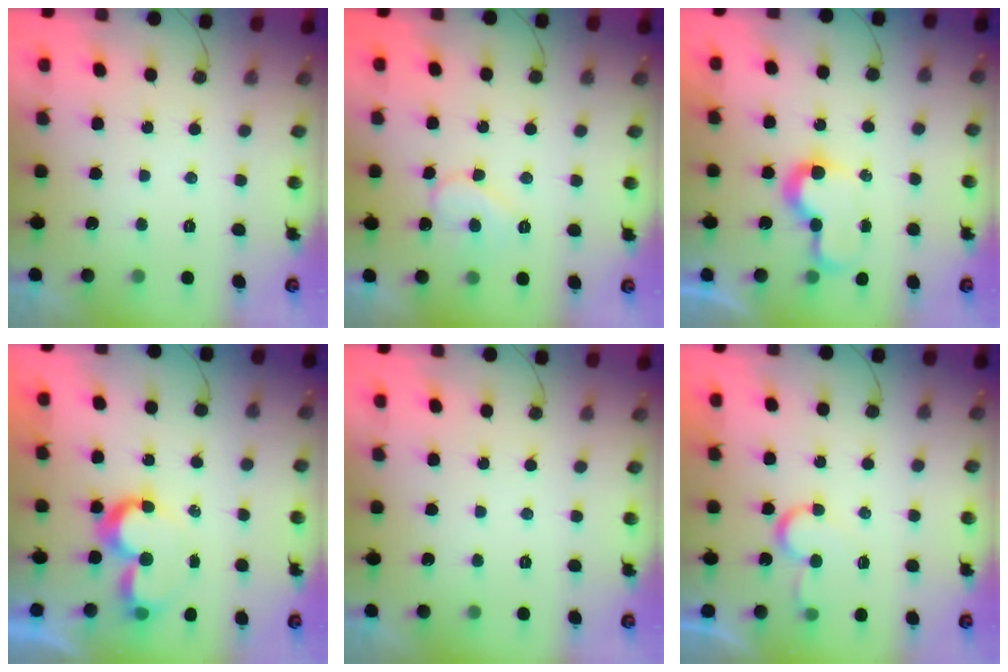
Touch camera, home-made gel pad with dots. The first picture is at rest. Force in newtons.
{"total": 8.6, "press": 8.5, "slide": 0.7}
{"total": 8.1, "press": 8.1, "slide": 0.2}
{"total": 9.0, "press": 9.0, "slide": 0.3}
{"total": 0.0}
{"total": 6.9, "press": 6.9, "slide": 0.6}